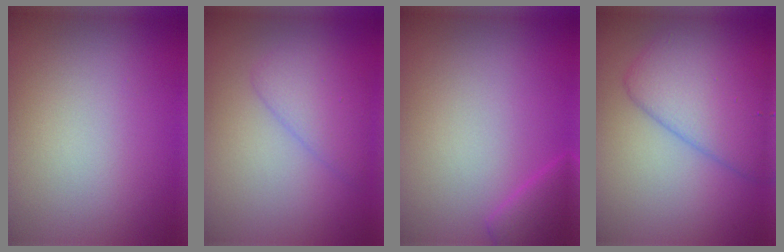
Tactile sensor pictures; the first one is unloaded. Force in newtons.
{"total": 3.0, "press": 3.0, "slide": 0.2}
{"total": 2.3, "press": 2.3, "slide": 0.2}
{"total": 6.5, "press": 6.5, "slide": 0.1}